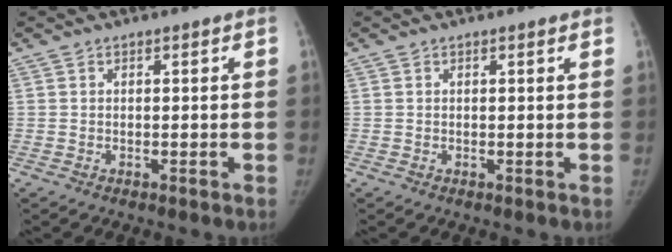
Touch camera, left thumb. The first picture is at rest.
{"total": 0.7, "force": [0.5, 0.1, 0.5], "torque": [-0.005, 0.001, 0.005]}